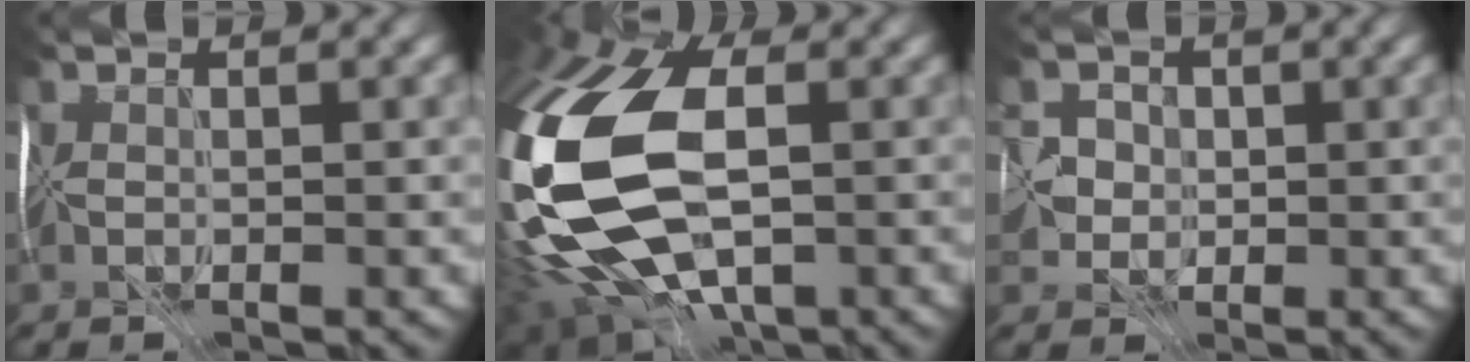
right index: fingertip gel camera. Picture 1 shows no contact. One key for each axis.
{"total": 17.4, "fx": -1.1, "fy": 10.1, "fz": 14.1, "tx": -0.299, "ty": -0.019, "tz": -0.012}
{"total": 1.9, "fx": 0.4, "fy": 1.9, "fz": -0.2, "tx": 0.034, "ty": 0.020, "tz": -0.002}